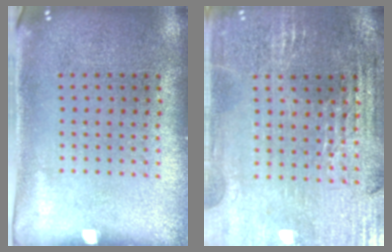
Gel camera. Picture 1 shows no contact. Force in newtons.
{"total": 2.9, "press": 2.8, "slide": 0.5}